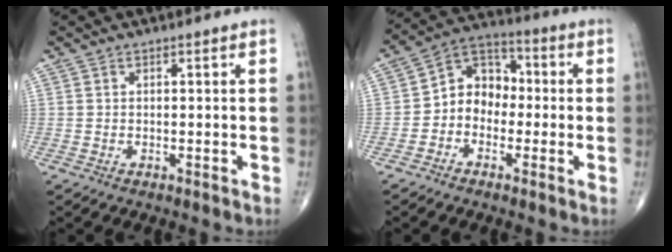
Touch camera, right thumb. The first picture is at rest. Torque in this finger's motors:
{"motor_torque": [0.04, 0.11, 0.08, -0.06, 0.03]}